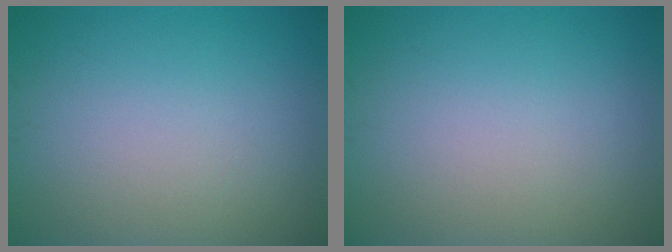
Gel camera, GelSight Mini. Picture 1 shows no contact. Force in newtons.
{"total": 0.0}